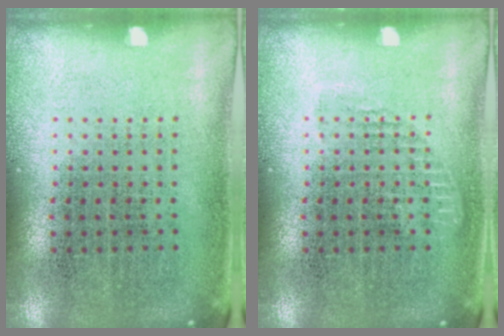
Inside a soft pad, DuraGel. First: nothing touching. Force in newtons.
{"total": 0.8, "press": 0.8, "slide": 0.2}